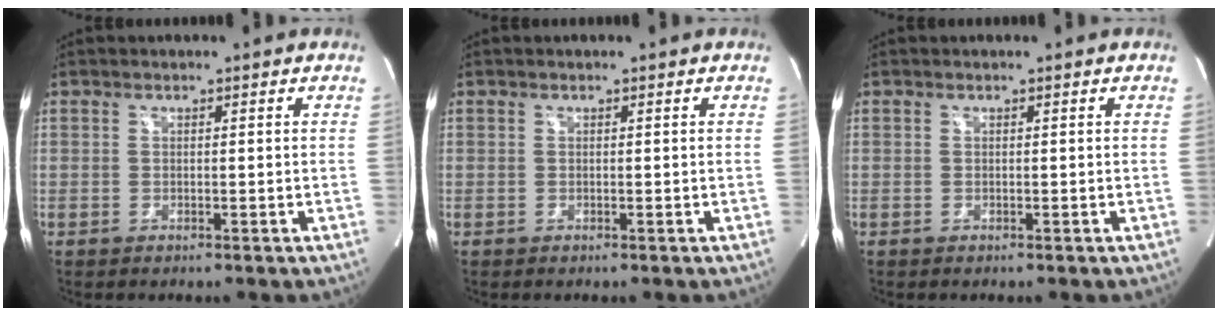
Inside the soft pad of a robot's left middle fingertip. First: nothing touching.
{"total": 0.0}
{"total": 0.0}